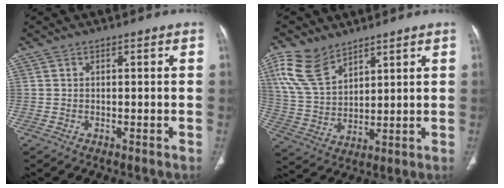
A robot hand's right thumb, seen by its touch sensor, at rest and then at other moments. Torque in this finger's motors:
{"motor_torque": [0.54, 0.62, 0.41, 0.47, 0.30]}